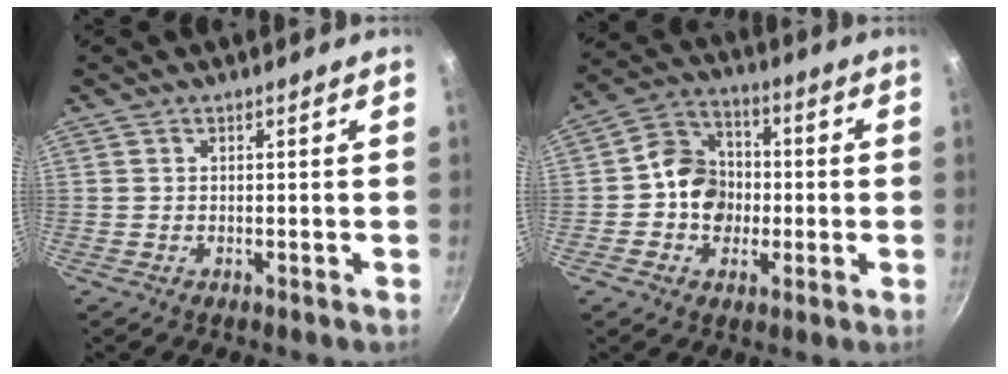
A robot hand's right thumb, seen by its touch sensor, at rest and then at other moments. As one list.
[{"total": 10.8, "force": [-0.8, 9.4, 5.3], "torque": [-0.051, 0.023, -0.032]}]